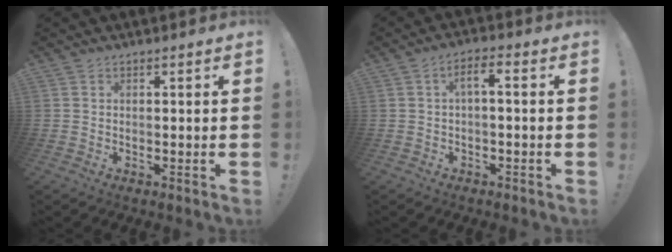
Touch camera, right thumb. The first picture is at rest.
{"total": 4.0, "force": [-1.0, 1.2, 3.7], "torque": [-0.069, 0.009, -0.019]}